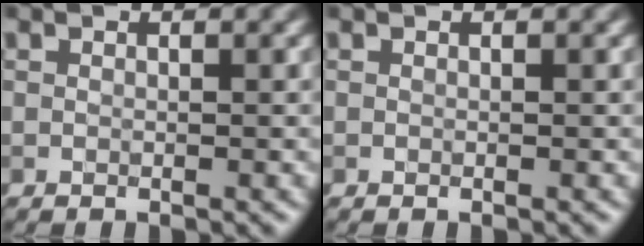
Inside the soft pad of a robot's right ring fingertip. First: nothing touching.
{"total": 0.0}